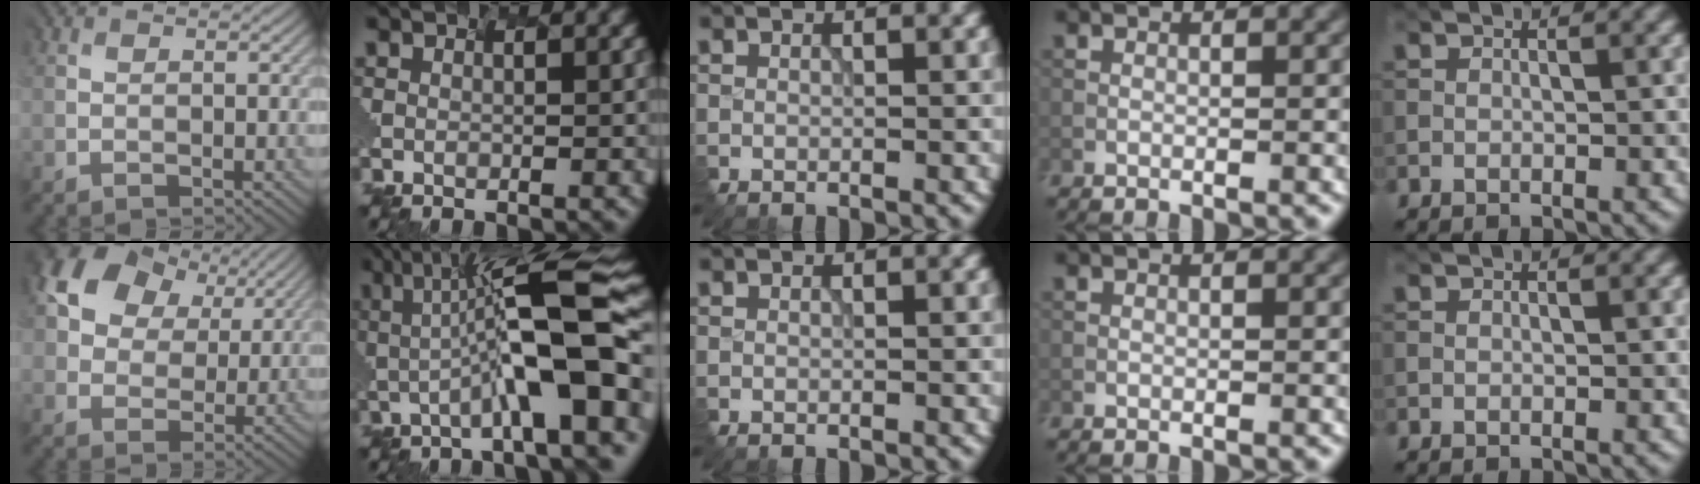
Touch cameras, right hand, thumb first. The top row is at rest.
{"thumb": {"total": 13.4, "force": [7.1, 9.2, 6.6], "torque": [-0.168, 0.053, 0.122]}, "index": {"total": 10.2, "force": [-1.3, 1.5, 10.0], "torque": [-0.167, 0.018, -0.001]}}